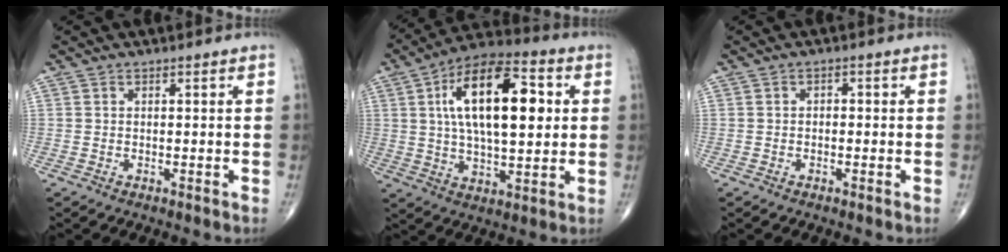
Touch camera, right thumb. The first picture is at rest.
{"total": 20.4, "force": [4.3, 9.2, 17.7], "torque": [-0.277, 0.010, 0.064]}
{"total": 0.9, "force": [-0.2, 0.7, 0.6], "torque": [0.000, 0.004, -0.009]}